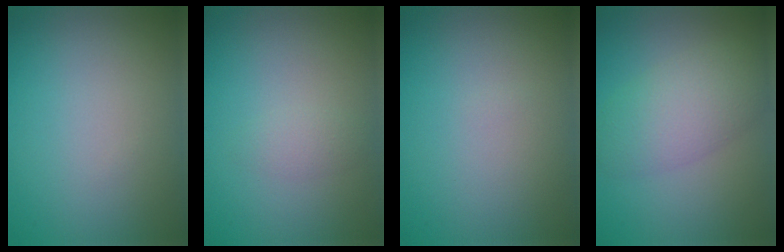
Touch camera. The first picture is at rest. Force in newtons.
{"total": 1.2, "press": 1.2, "slide": 0.1}
{"total": 0.0}
{"total": 5.0, "press": 5.0, "slide": 0.1}